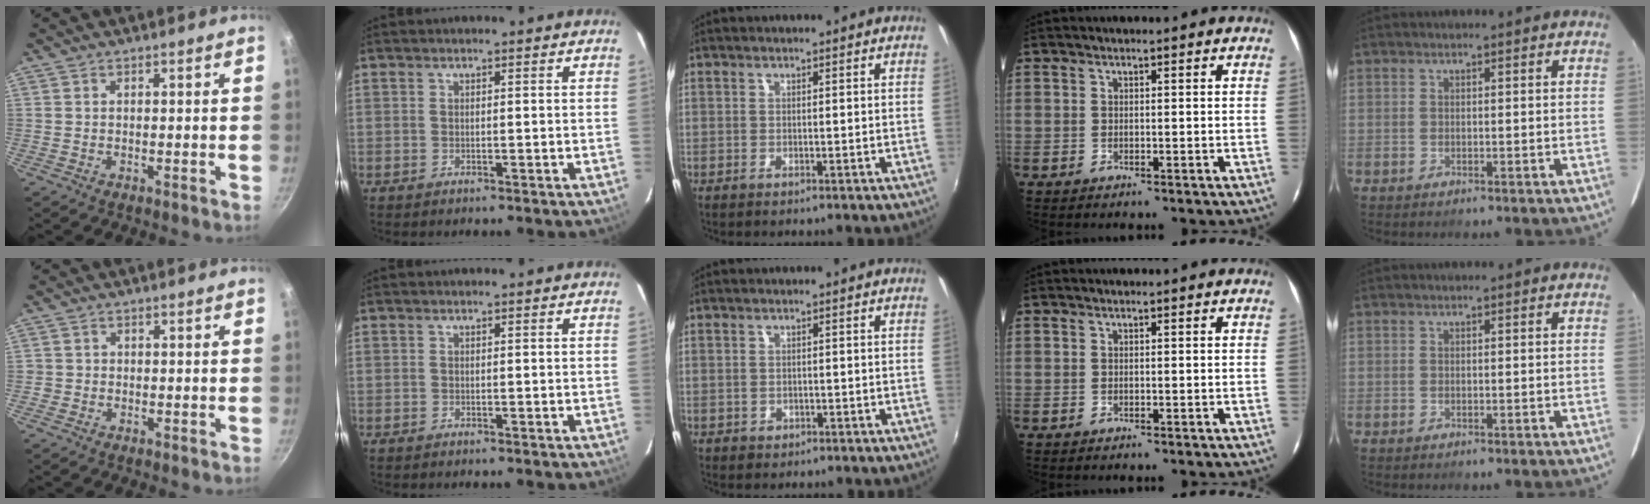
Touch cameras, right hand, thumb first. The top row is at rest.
{"thumb": {"total": 1.3, "force": [-0.4, 1.2, 0.2], "torque": [0.000, 0.004, -0.009]}, "middle": {"total": 1.5, "force": [-0.6, 1.2, 0.4], "torque": [-0.009, -0.004, -0.007]}}